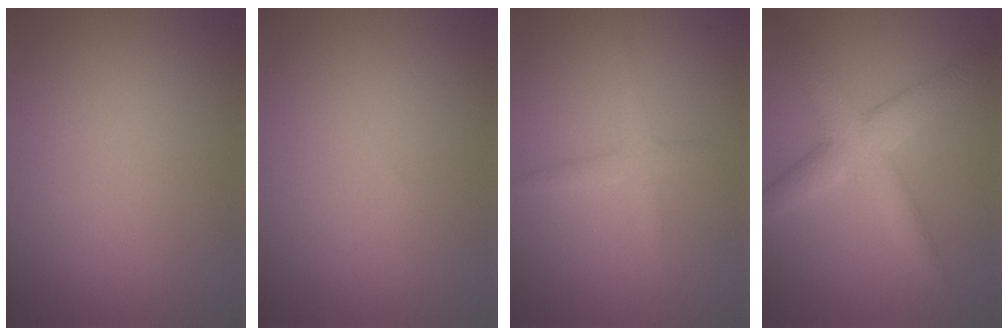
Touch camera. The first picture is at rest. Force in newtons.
{"total": 0.0}
{"total": 1.6, "press": 1.6, "slide": 0.1}
{"total": 5.0, "press": 5.0, "slide": 0.1}